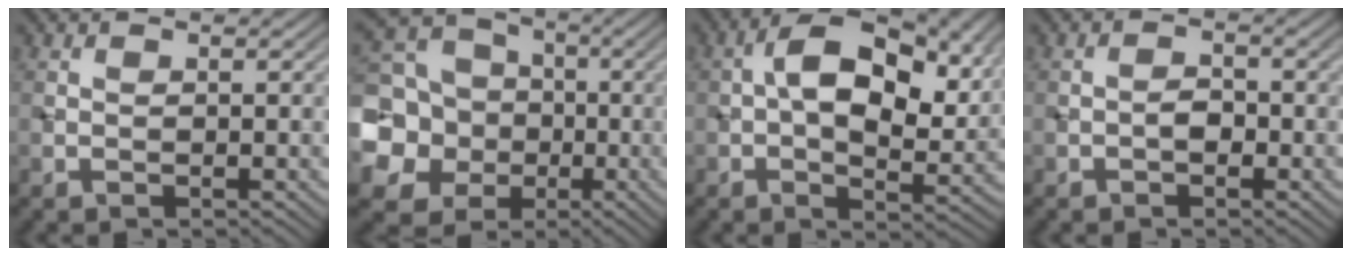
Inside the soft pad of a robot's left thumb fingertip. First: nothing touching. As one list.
[{"total": 16.1, "force": [-2.2, 14.7, 6.2], "torque": [-0.228, -0.018, -0.063]}, {"total": 12.0, "force": [2.4, 6.7, 9.7], "torque": [-0.166, 0.001, 0.038]}, {"total": 1.6, "force": [-0.7, 1.0, 1.1], "torque": [-0.017, 0.004, -0.015]}]